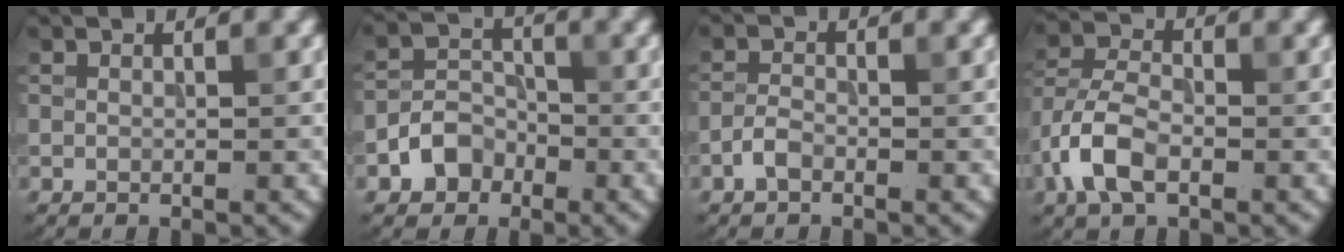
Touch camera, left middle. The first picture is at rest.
{"total": 3.3, "force": [-1.8, 2.5, 1.3], "torque": [-0.016, 0.007, -0.034]}
{"total": 1.5, "force": [-1.0, 0.7, 0.9], "torque": [-0.019, 0.004, -0.024]}
{"total": 5.1, "force": [-2.3, 2.8, 3.6], "torque": [-0.075, 0.004, -0.056]}